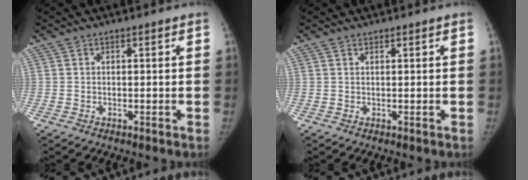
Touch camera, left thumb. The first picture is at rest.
{"total": 0.5, "force": [0.5, 0.2, 0.1], "torque": [-0.006, -0.003, 0.009]}